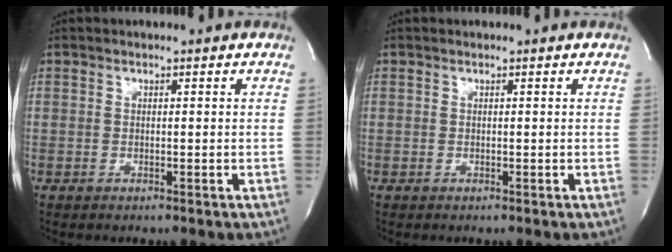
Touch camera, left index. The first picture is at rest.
{"total": 0.0}